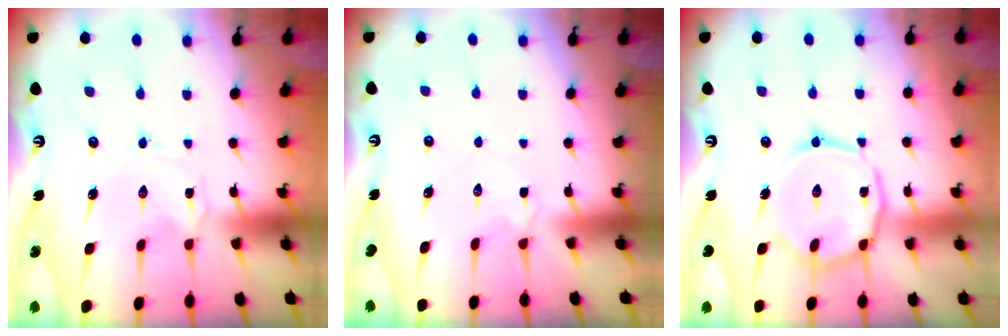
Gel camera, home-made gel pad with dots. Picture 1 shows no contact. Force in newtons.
{"total": 2.7, "press": 2.6, "slide": 0.6}
{"total": 13.1, "press": 13.1, "slide": 0.9}